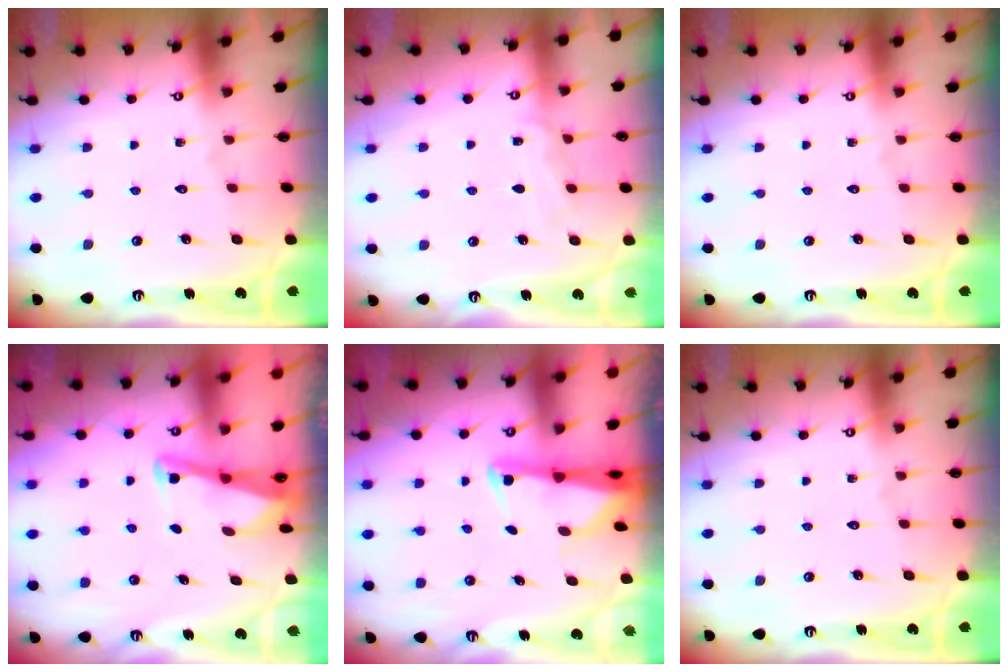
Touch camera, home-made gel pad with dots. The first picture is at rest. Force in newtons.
{"total": 5.7, "press": 5.7, "slide": 0.5}
{"total": 0.0}
{"total": 2.8, "press": 2.8, "slide": 0.4}
{"total": 2.4, "press": 2.4, "slide": 0.5}
{"total": 0.0}